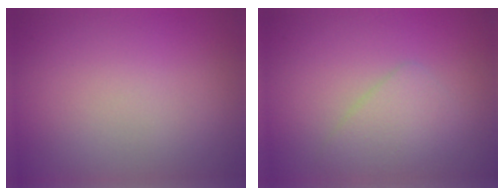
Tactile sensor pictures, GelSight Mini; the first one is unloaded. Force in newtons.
{"total": 2.4, "press": 2.4, "slide": 0.2}